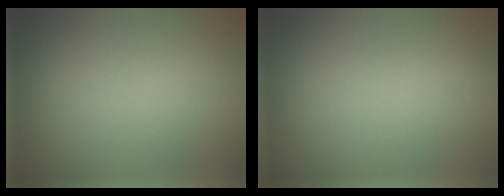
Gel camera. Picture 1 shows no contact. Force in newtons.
{"total": 0.0}